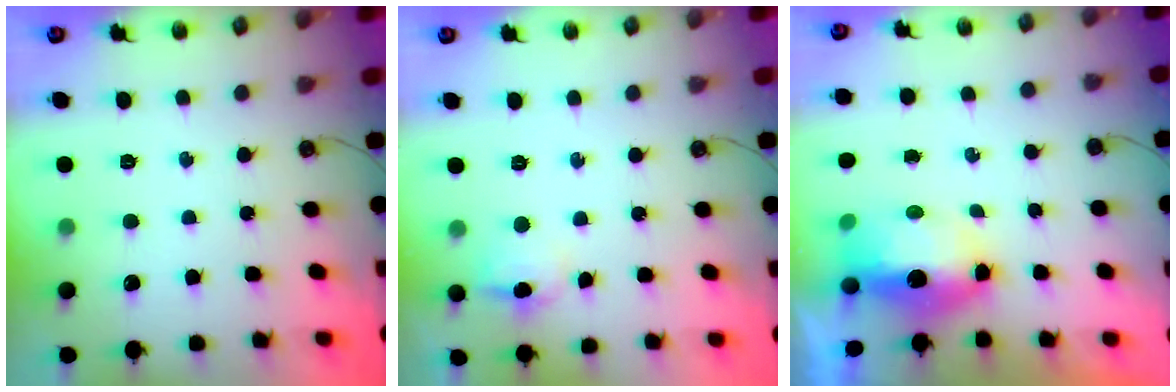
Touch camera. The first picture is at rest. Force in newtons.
{"total": 6.7, "press": 6.6, "slide": 1.2}
{"total": 9.0, "press": 8.1, "slide": 3.9}